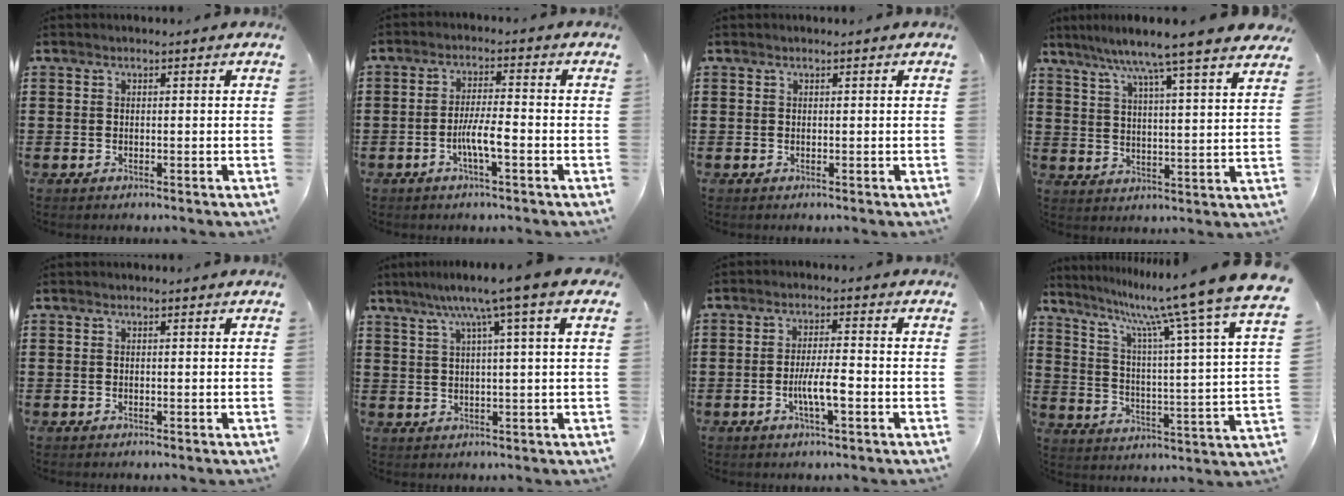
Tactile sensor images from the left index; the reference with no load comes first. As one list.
[{"total": 4.8, "force": [-1.9, 0.7, 4.4], "torque": [-0.089, -0.002, -0.039]}, {"total": 0.0}, {"total": 7.5, "force": [6.4, -1.4, 3.7], "torque": [-0.097, -0.039, 0.103]}, {"total": 0.0}, {"total": 7.0, "force": [3.5, -0.3, 6.0], "torque": [-0.128, -0.002, 0.053]}, {"total": 5.1, "force": [-1.5, 0.9, 4.8], "torque": [-0.093, 0.000, -0.033]}, {"total": 10.4, "force": [8.9, -1.6, 5.1], "torque": [-0.121, -0.078, 0.133]}]